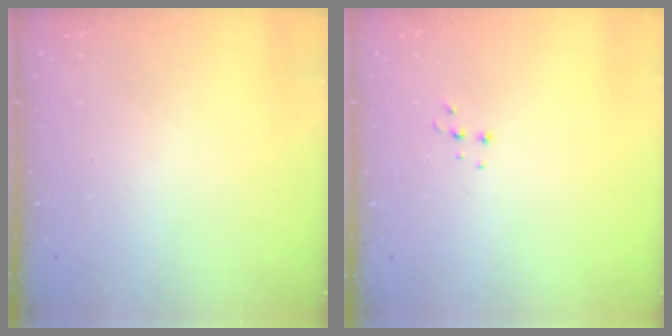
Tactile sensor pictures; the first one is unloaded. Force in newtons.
{"total": 3.8, "press": 3.8, "slide": 0.3}